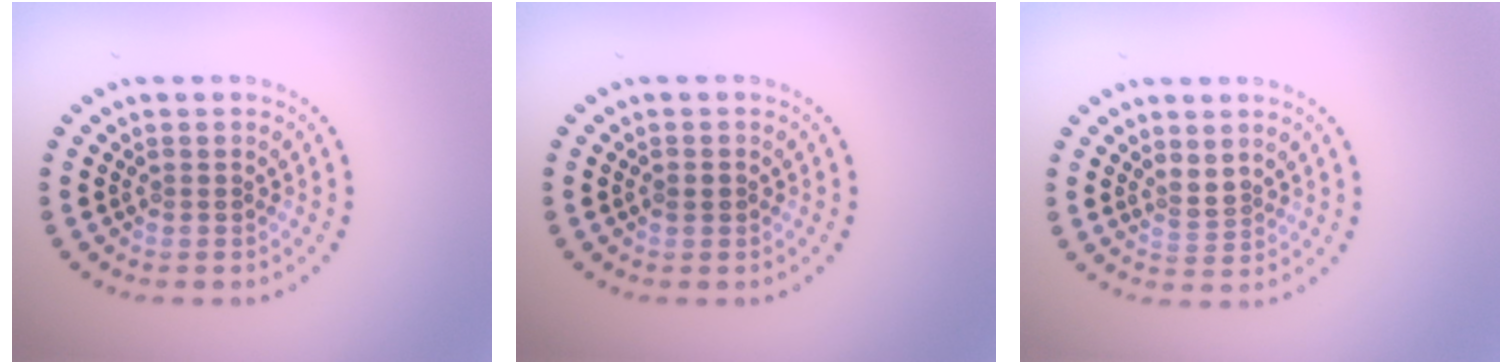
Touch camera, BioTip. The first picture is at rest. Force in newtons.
{"total": 0.8, "press": 0.7, "slide": 0.4}
{"total": 1.7, "press": 1.3, "slide": 1.2}